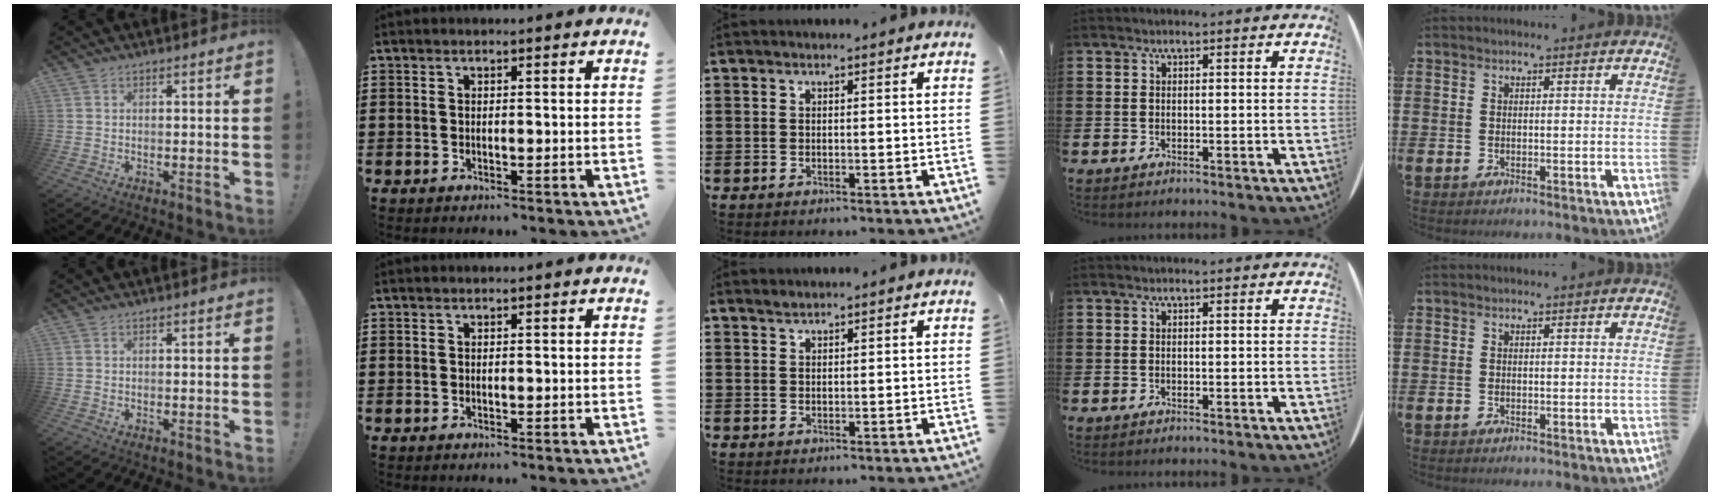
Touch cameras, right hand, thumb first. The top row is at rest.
{"middle": {"total": 1.2, "force": [1.2, -0.1, 0.1], "torque": [-0.005, -0.001, 0.023]}}